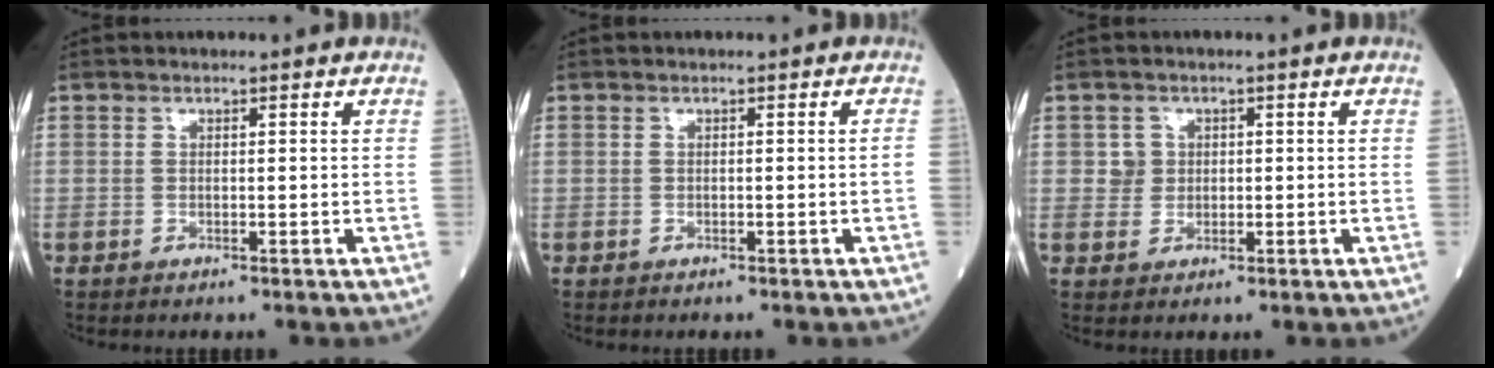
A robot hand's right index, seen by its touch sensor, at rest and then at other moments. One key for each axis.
{"total": 0.6, "fx": -0.2, "fy": -0.1, "fz": 0.5, "tx": -0.010, "ty": 0.000, "tz": 0.000}
{"total": 2.2, "fx": 0.4, "fy": 2.1, "fz": 0.1, "tx": 0.005, "ty": 0.002, "tz": 0.005}